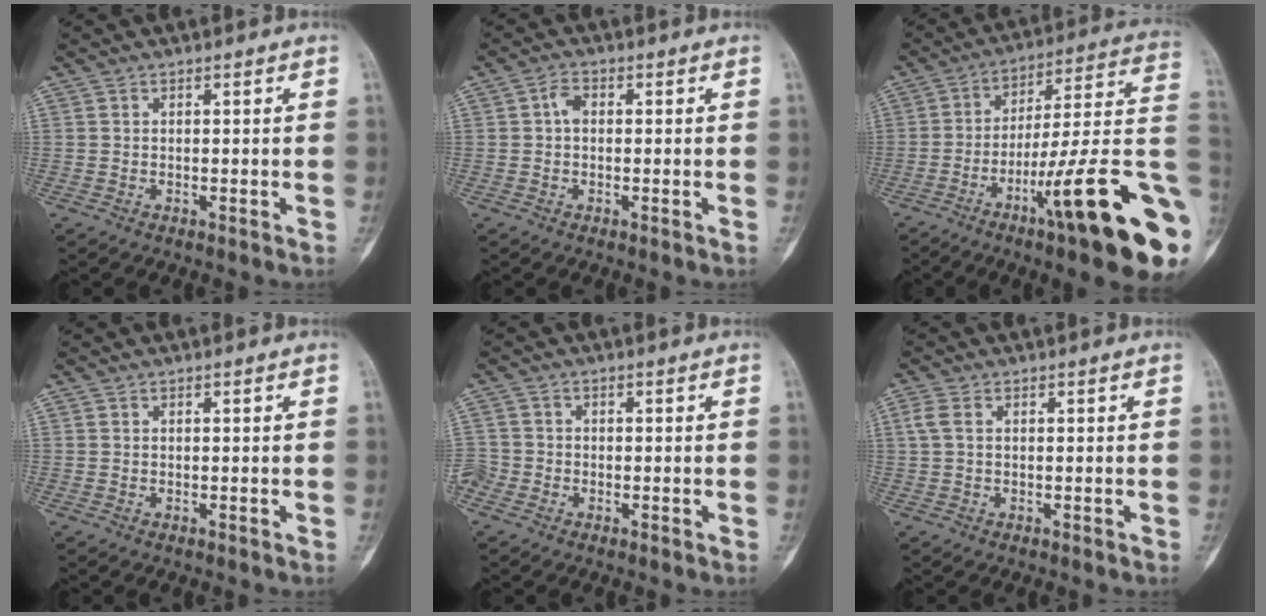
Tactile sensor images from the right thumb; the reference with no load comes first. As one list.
[{"total": 2.4, "force": [0.1, 1.6, 1.8], "torque": [-0.029, 0.008, -0.004]}, {"total": 25.2, "force": [-8.2, 3.4, 23.6], "torque": [-0.278, 0.035, -0.120]}, {"total": 0.0}, {"total": 3.4, "force": [-1.7, 2.9, 0.6], "torque": [-0.010, 0.012, -0.038]}, {"total": 2.6, "force": [0.5, 1.7, 2.0], "torque": [-0.059, 0.010, 0.010]}]